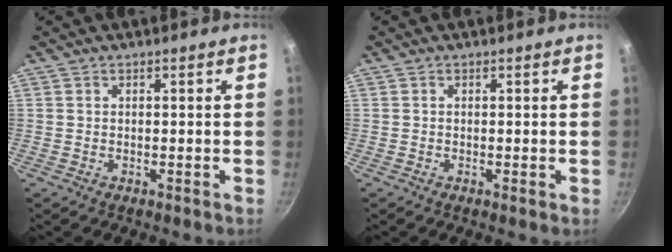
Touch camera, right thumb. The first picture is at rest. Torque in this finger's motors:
{"motor_torque": [-0.48, 0.21, -0.20, 0.02, -0.03]}